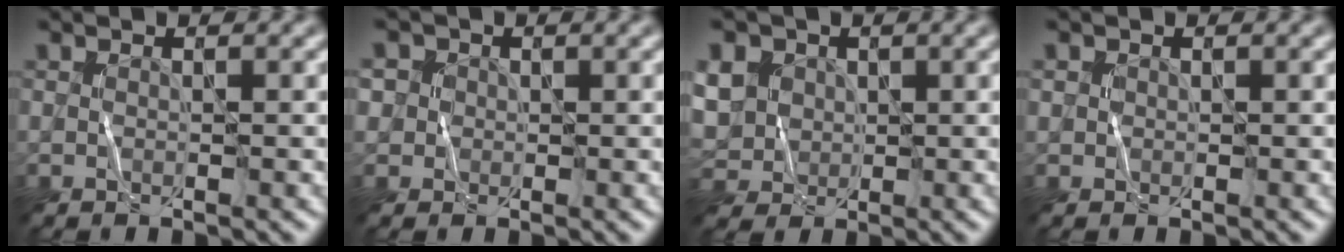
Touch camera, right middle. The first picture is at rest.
{"total": 2.5, "force": [0.9, 2.3, 0.2], "torque": [0.001, 0.008, -0.006]}
{"total": 5.9, "force": [1.7, 5.2, 2.2], "torque": [-0.077, 0.022, 0.029]}
{"total": 0.5, "force": [0.1, 0.5, -0.2], "torque": [0.006, 0.003, -0.001]}